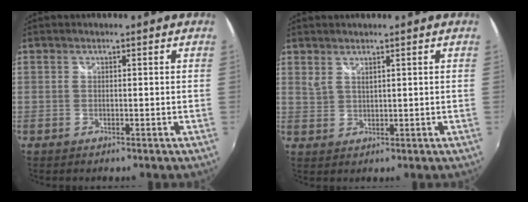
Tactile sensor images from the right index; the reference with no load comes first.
{"total": 2.0, "force": [1.8, 0.4, 0.6], "torque": [-0.010, 0.000, 0.033]}